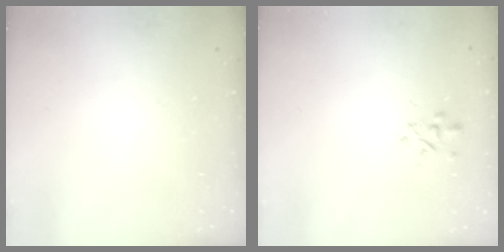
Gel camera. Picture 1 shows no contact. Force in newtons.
{"total": 2.8, "press": 2.7, "slide": 0.9}